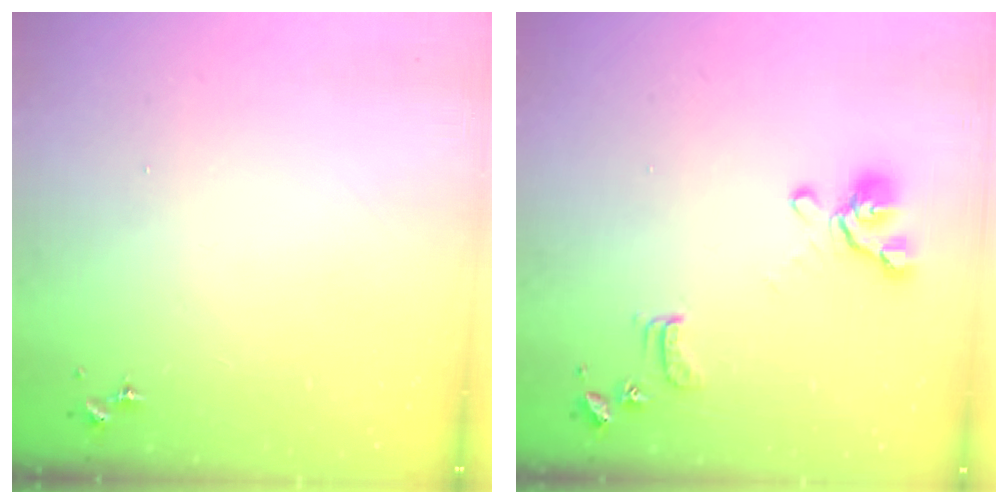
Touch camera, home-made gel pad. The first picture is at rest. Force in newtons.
{"total": 12.6, "press": 12.5, "slide": 1.4}